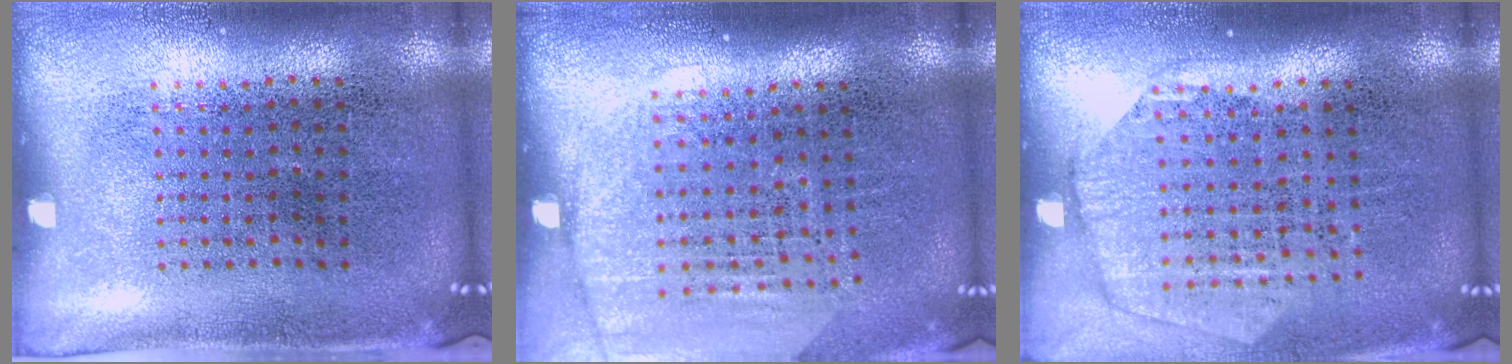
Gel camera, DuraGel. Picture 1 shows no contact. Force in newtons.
{"total": 1.8, "press": 1.6, "slide": 0.7}
{"total": 1.8, "press": 1.6, "slide": 0.8}